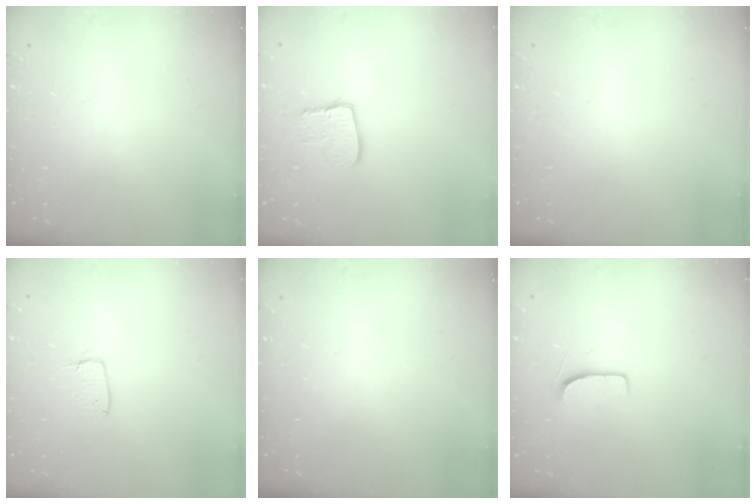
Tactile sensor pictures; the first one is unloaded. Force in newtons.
{"total": 9.9, "press": 9.9, "slide": 0.8}
{"total": 0.0}
{"total": 3.9, "press": 3.9, "slide": 0.3}
{"total": 0.0}
{"total": 7.1, "press": 7.1, "slide": 0.6}